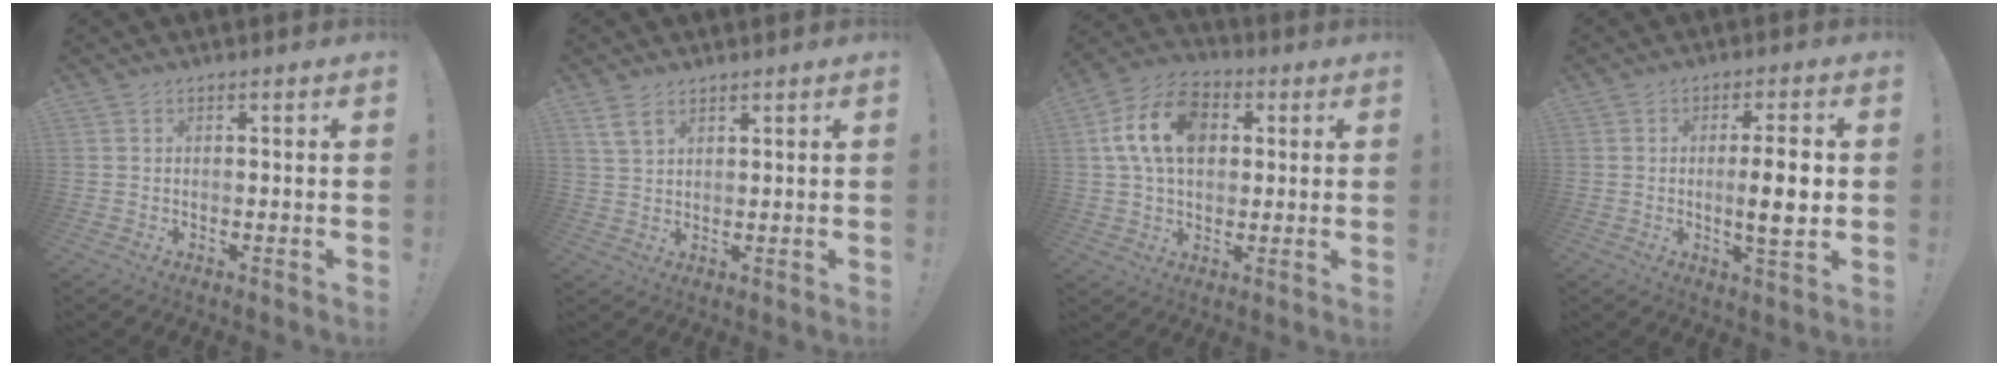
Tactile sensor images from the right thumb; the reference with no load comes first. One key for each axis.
{"total": 4.6, "fx": 3.0, "fy": 2.2, "fz": 2.7, "tx": -0.050, "ty": -0.007, "tz": 0.058}
{"total": 15.2, "fx": 3.6, "fy": 10.7, "fz": 10.2, "tx": -0.181, "ty": 0.007, "tz": 0.071}
{"total": 8.7, "fx": -0.5, "fy": 1.4, "fz": 8.5, "tx": -0.127, "ty": -0.007, "tz": -0.016}